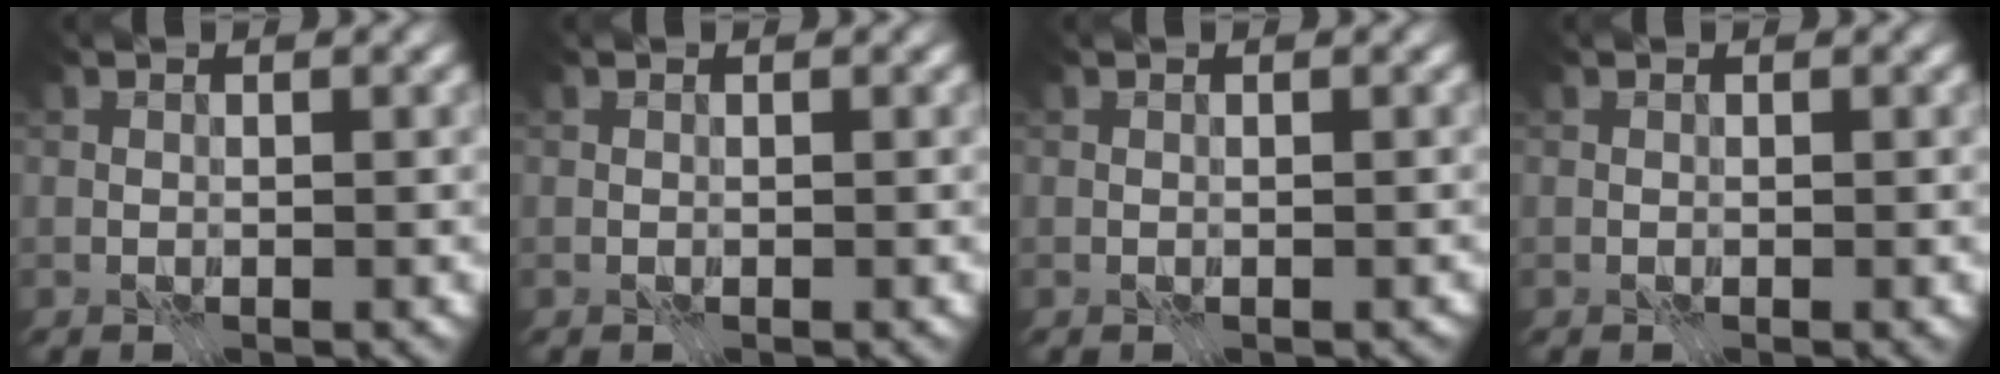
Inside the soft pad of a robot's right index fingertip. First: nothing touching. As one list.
[{"total": 0.0}, {"total": 0.0}, {"total": 0.0}]